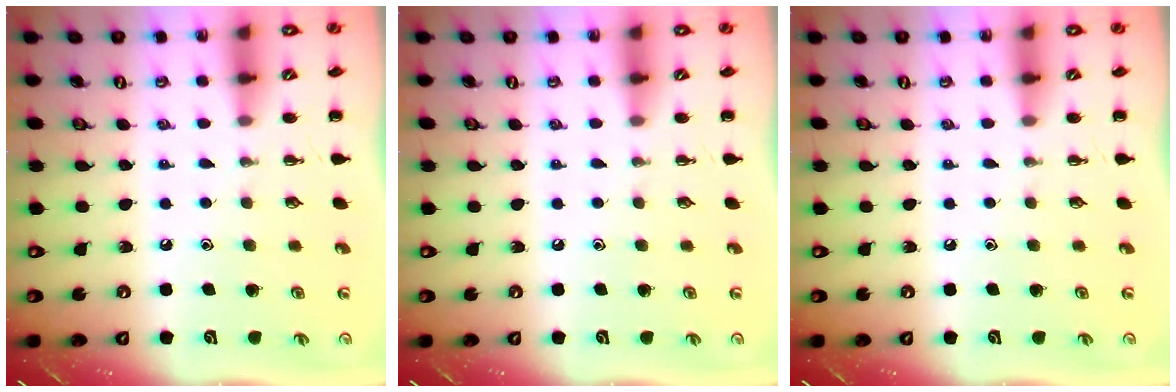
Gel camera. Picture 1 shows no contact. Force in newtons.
{"total": 0.0}
{"total": 0.0}